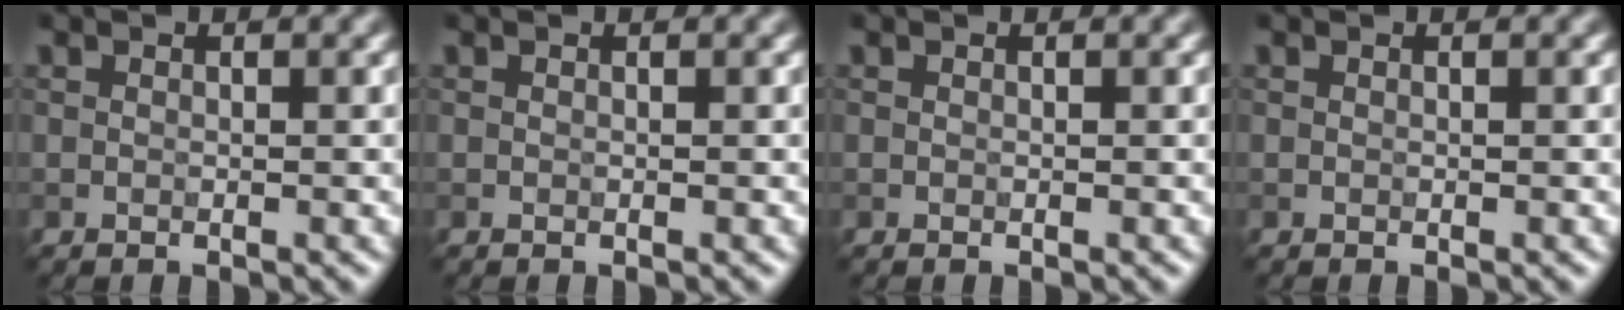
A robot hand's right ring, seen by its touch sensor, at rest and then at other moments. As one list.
[{"total": 0.0}, {"total": 0.0}, {"total": 0.0}]